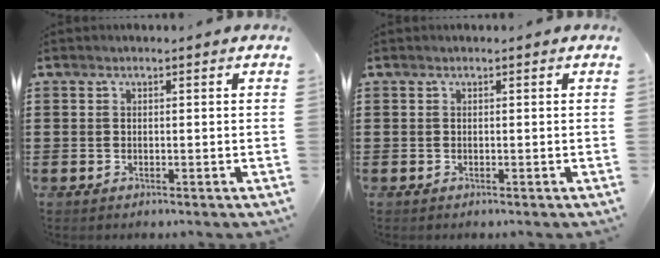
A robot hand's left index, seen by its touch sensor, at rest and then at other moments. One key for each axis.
{"total": 0.0}